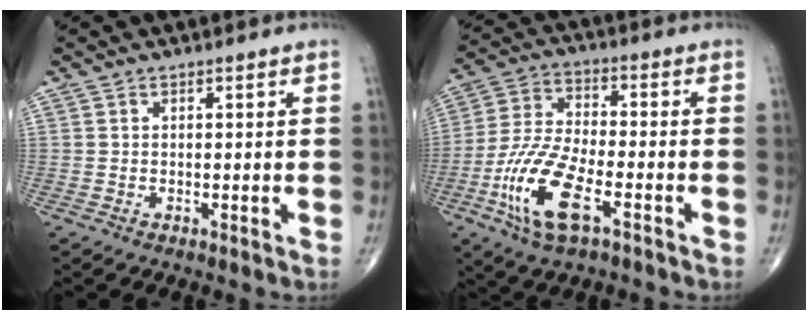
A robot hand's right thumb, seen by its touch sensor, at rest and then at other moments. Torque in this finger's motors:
{"motor_torque": [2.80, 2.21, 1.43, -0.11, 0.45]}